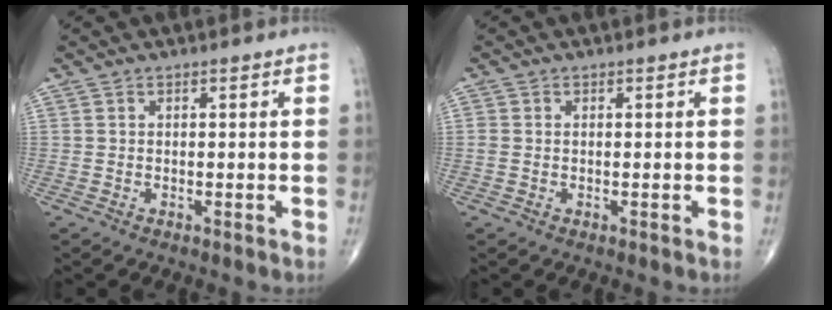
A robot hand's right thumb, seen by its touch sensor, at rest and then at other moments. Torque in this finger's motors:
{"motor_torque": [0.01, -0.37, 0.33, 0.09, -0.01]}